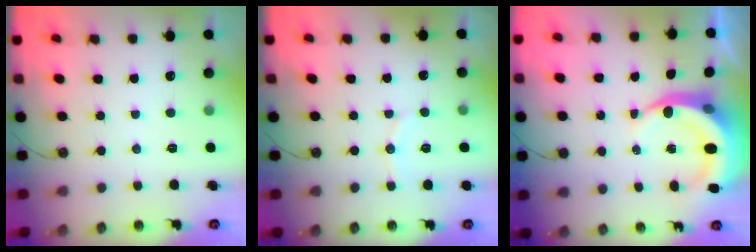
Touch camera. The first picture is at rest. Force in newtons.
{"total": 5.0, "press": 4.8, "slide": 1.4}
{"total": 9.2, "press": 9.1, "slide": 1.4}